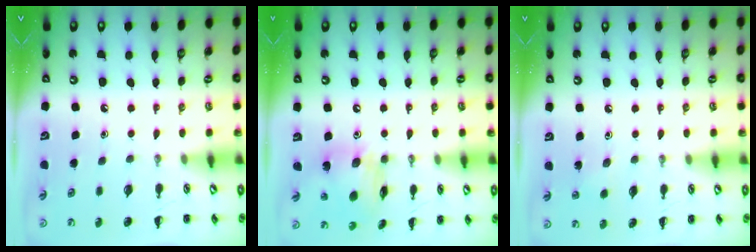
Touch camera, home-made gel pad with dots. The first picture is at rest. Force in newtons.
{"total": 12.7, "press": 12.7, "slide": 0.9}
{"total": 1.4, "press": 1.3, "slide": 0.5}